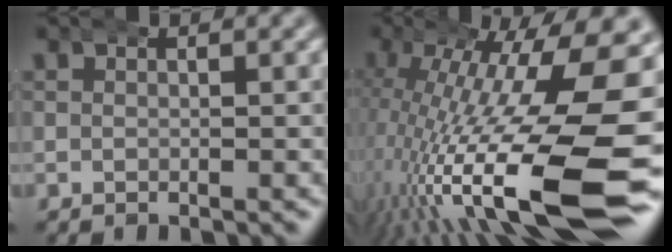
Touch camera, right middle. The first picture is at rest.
{"total": 17.4, "force": [-4.9, 5.8, 15.7], "torque": [-0.226, -0.026, -0.054]}